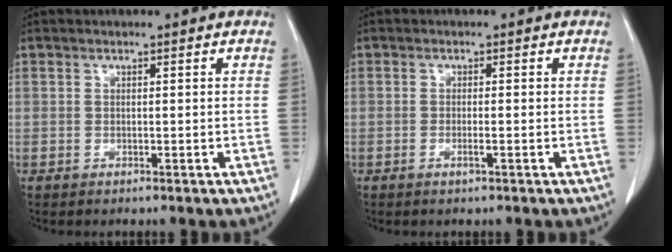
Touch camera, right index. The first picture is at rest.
{"total": 1.1, "force": [-0.5, 0.0, 1.0], "torque": [-0.021, 0.000, -0.008]}